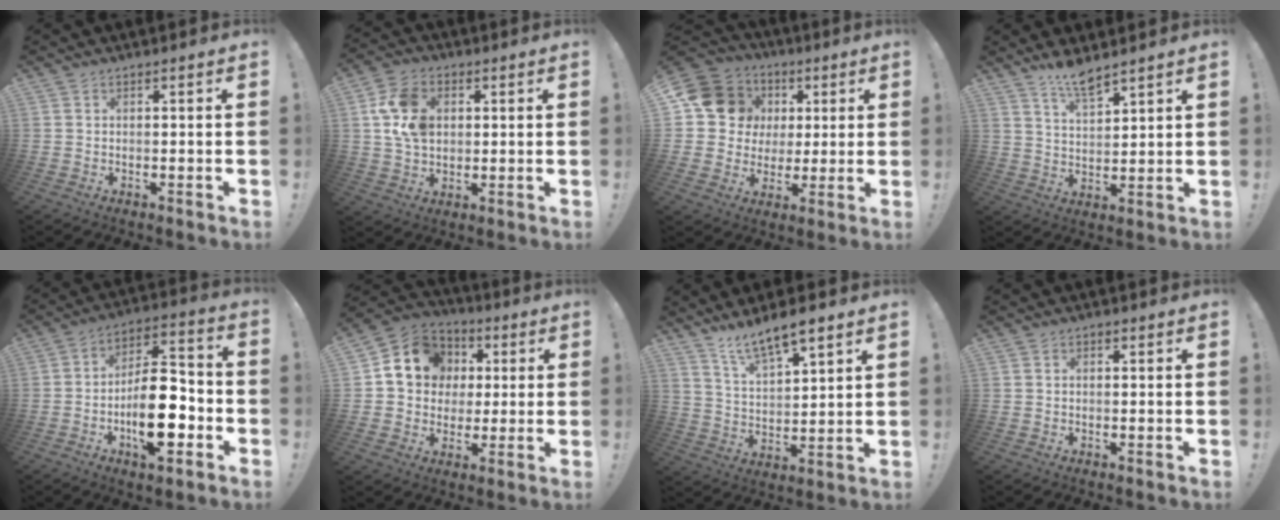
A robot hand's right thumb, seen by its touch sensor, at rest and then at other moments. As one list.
[{"total": 13.7, "force": [3.5, 10.5, 8.0], "torque": [-0.131, 0.001, 0.072]}, {"total": 14.6, "force": [4.7, 12.6, 5.7], "torque": [-0.097, -0.011, 0.109]}, {"total": 7.5, "force": [6.6, 1.4, 3.4], "torque": [-0.061, -0.040, 0.118]}, {"total": 18.3, "force": [-5.8, 8.0, 15.4], "torque": [-0.262, 0.034, -0.092]}, {"total": 13.8, "force": [3.3, 12.2, 5.5], "torque": [-0.064, -0.006, 0.073]}, {"total": 9.7, "force": [8.2, 2.3, 4.6], "torque": [-0.081, -0.055, 0.148]}, {"total": 0.5, "force": [0.1, 0.5, 0.1], "torque": [0.005, 0.000, 0.000]}]